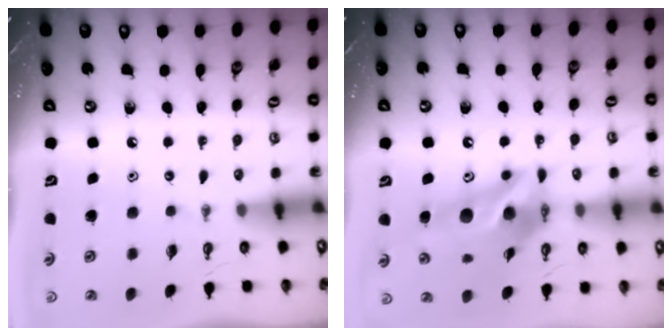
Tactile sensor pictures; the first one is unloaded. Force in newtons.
{"total": 14.6, "press": 14.5, "slide": 1.3}